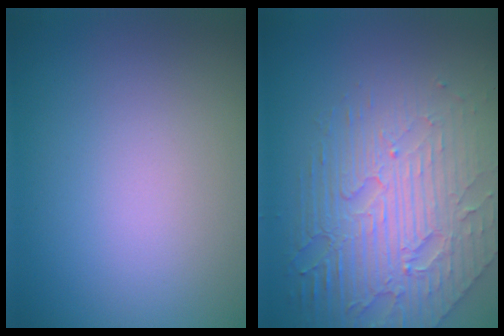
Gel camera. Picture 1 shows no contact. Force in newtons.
{"total": 7.8, "press": 5.4, "slide": 5.6}